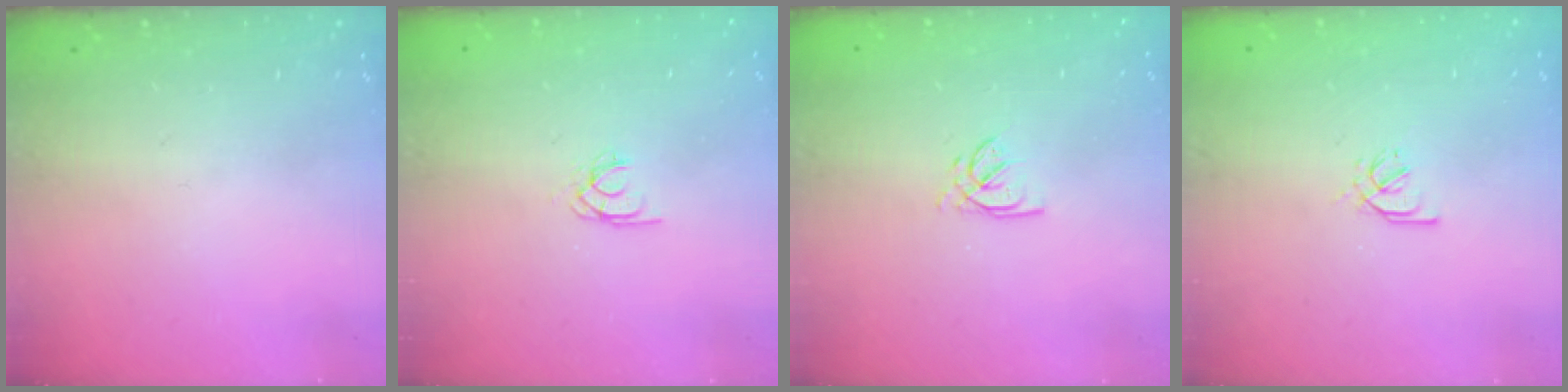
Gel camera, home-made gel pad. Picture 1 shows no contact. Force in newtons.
{"total": 1.7, "press": 1.7, "slide": 0.1}
{"total": 2.2, "press": 2.2, "slide": 0.3}
{"total": 2.1, "press": 2.0, "slide": 0.7}